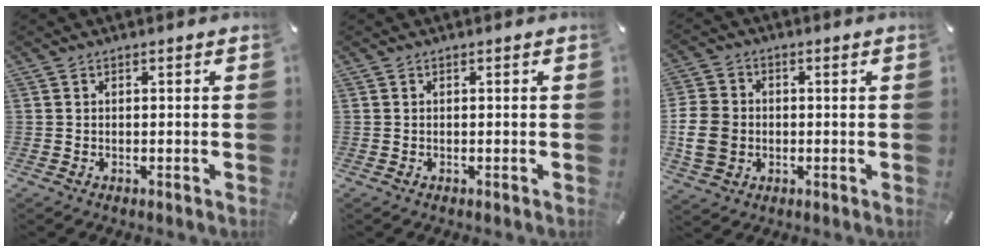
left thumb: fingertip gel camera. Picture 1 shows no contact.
{"total": 0.0}
{"total": 8.5, "force": [-0.9, 7.4, 4.2], "torque": [-0.102, 0.010, -0.014]}